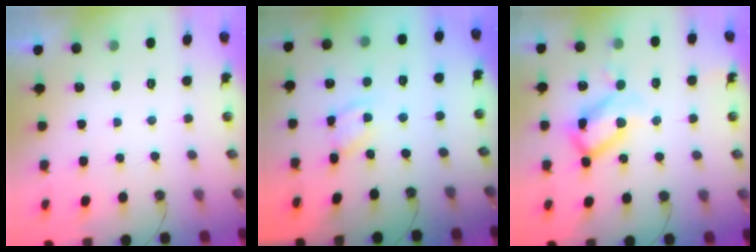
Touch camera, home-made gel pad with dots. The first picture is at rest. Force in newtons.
{"total": 5.2, "press": 5.2, "slide": 0.5}
{"total": 15.2, "press": 15.2, "slide": 1.3}